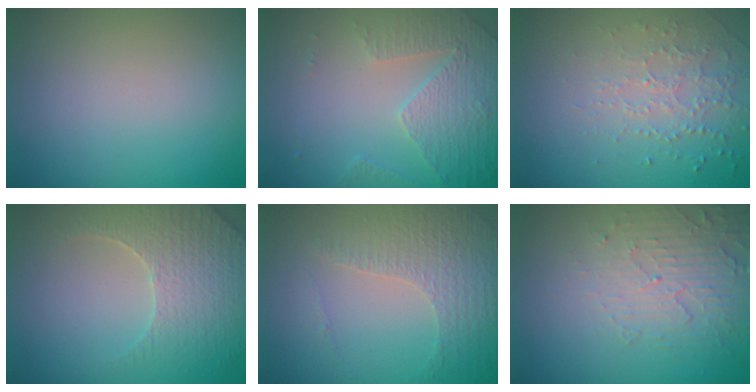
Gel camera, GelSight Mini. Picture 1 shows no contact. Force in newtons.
{"total": 4.9, "press": 3.4, "slide": 3.4}
{"total": 1.7, "press": 1.5, "slide": 0.8}
{"total": 3.8, "press": 3.7, "slide": 0.9}
{"total": 4.3, "press": 3.0, "slide": 3.1}
{"total": 5.0, "press": 3.3, "slide": 3.8}